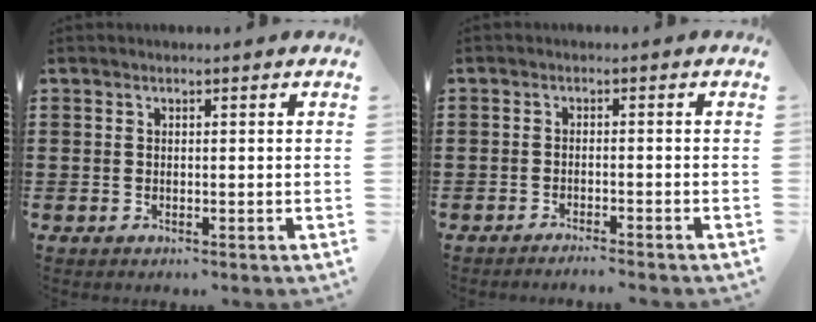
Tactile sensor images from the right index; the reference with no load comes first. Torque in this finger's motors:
{"motor_torque": [0.54, 1.03, -0.10, -0.02]}